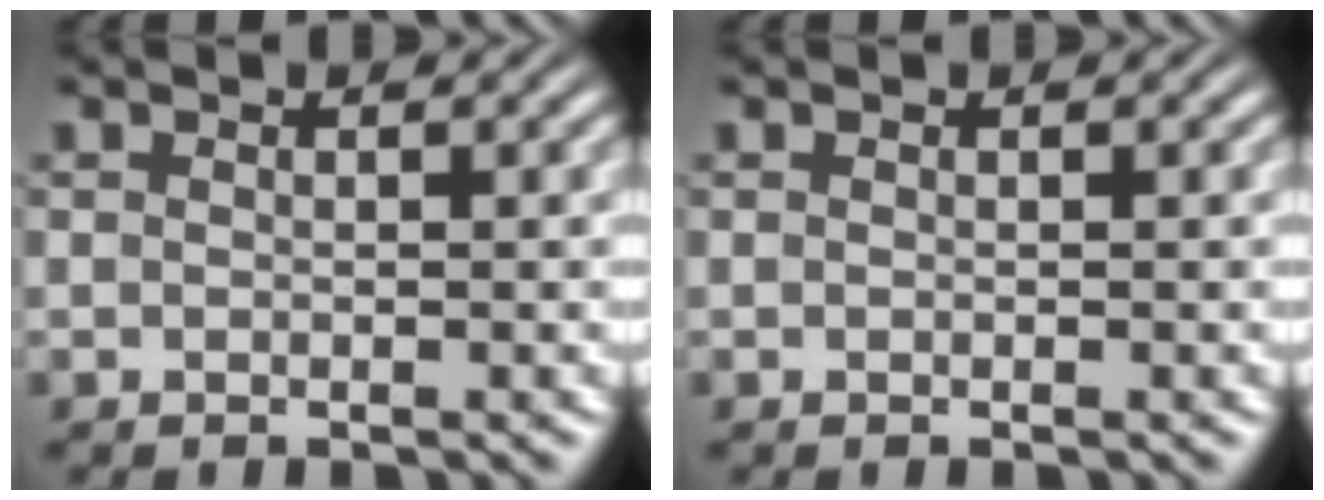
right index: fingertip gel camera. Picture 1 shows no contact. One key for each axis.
{"total": 0.0}